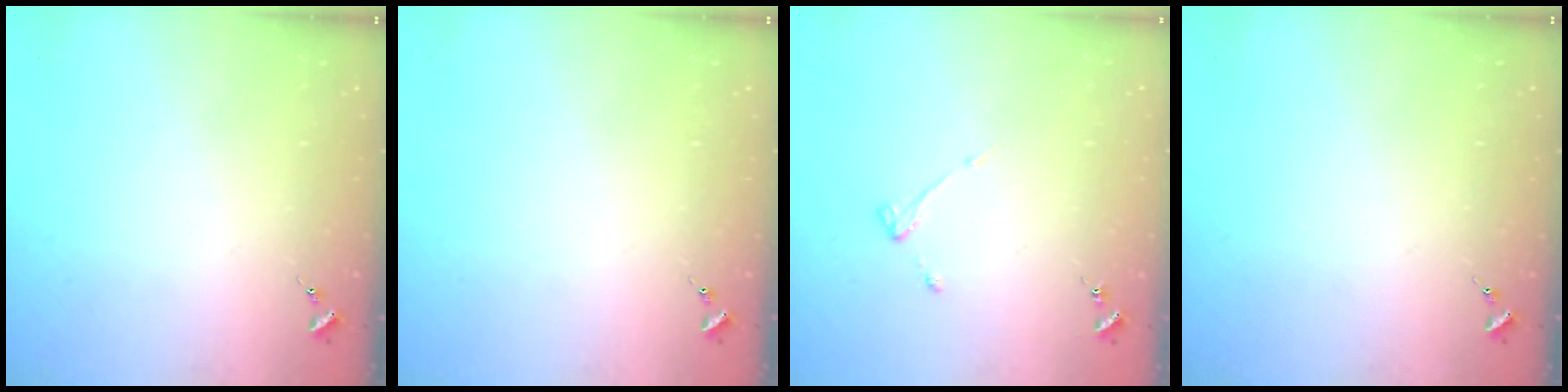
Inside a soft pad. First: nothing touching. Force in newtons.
{"total": 0.0}
{"total": 3.0, "press": 3.0, "slide": 0.4}
{"total": 0.0}